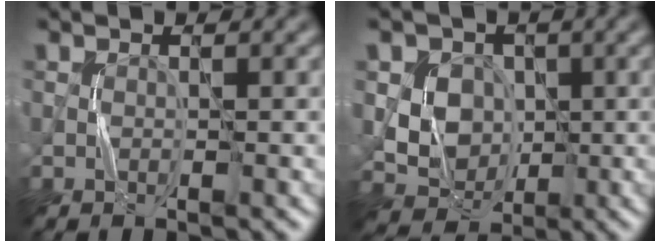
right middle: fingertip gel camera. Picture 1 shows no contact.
{"total": 5.8, "force": [1.1, 5.2, 2.6], "torque": [-0.035, 0.009, 0.017]}